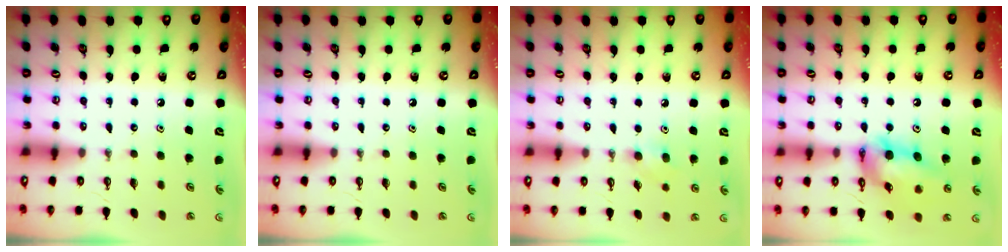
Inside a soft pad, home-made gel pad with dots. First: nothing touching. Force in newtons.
{"total": 0.0}
{"total": 5.3, "press": 5.2, "slide": 1.1}
{"total": 15.1, "press": 15.1, "slide": 1.1}